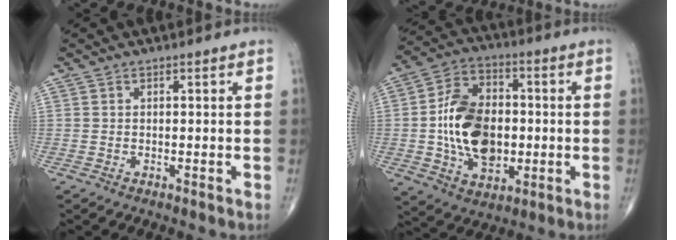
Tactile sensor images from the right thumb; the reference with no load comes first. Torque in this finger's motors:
{"motor_torque": [1.51, 2.91, 1.69, -0.05, 0.21]}